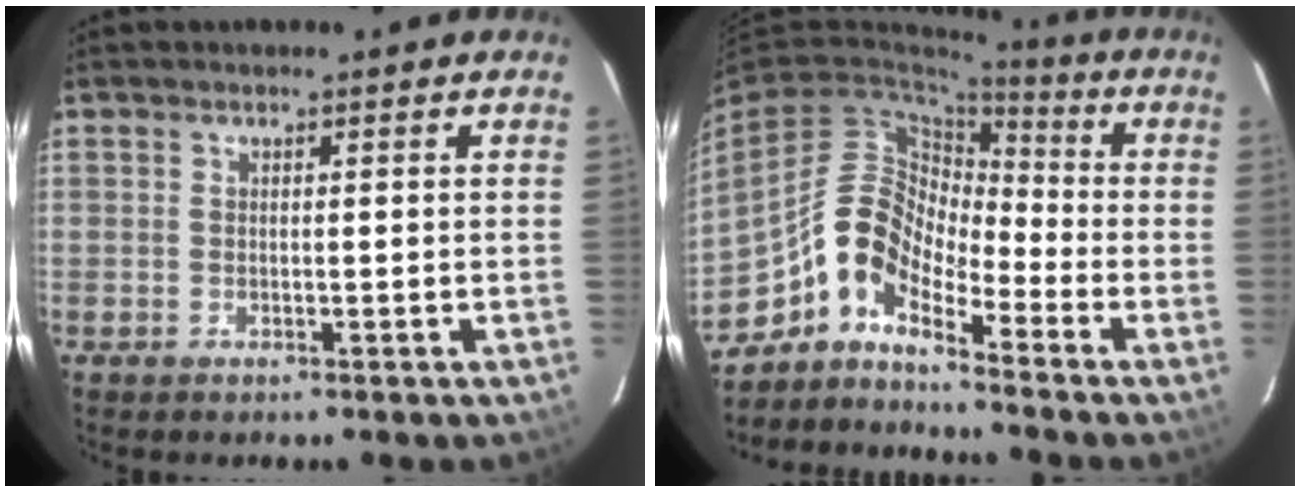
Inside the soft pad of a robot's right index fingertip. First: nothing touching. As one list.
[{"total": 9.1, "force": [-6.5, 4.0, 5.0], "torque": [-0.091, 0.030, -0.145]}]